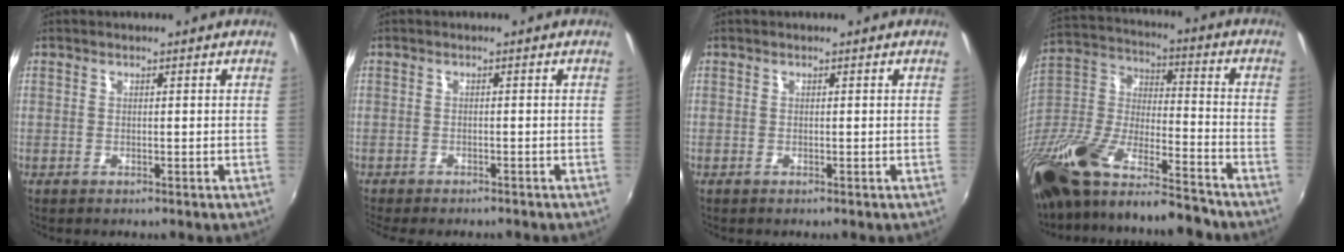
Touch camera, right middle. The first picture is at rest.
{"total": 4.5, "force": [-4.0, 1.0, 1.9], "torque": [-0.048, -0.021, -0.061]}
{"total": 0.0}
{"total": 23.5, "force": [-17.4, 6.6, 14.3], "torque": [-0.289, -0.035, -0.310]}